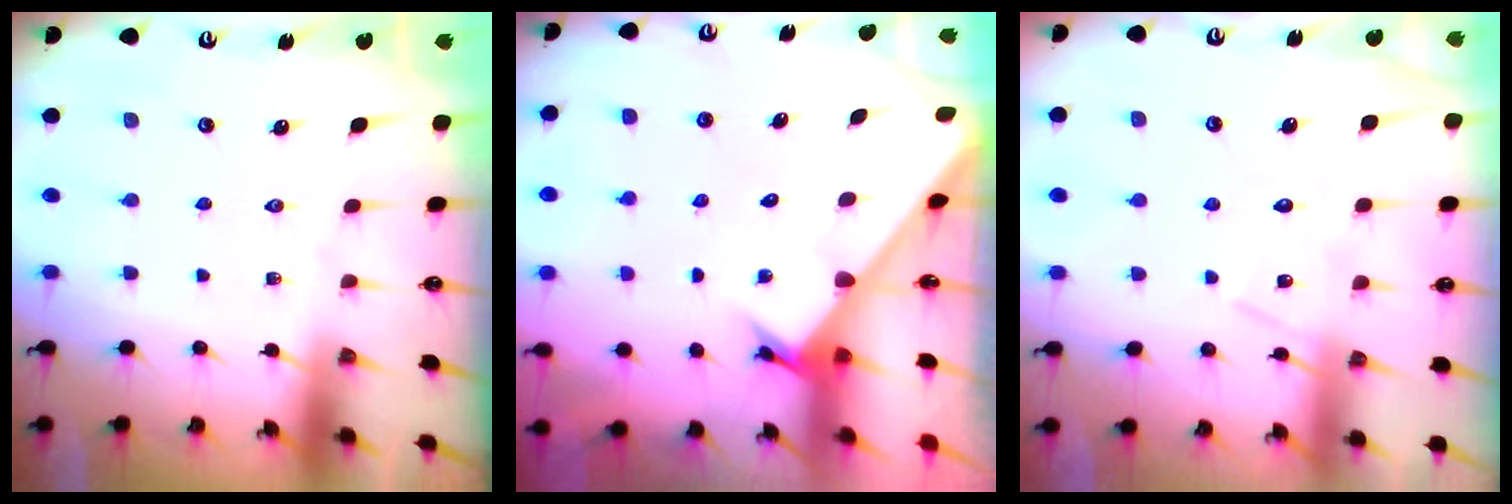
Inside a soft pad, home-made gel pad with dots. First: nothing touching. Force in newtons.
{"total": 2.2, "press": 2.2, "slide": 0.2}
{"total": 9.4, "press": 9.4, "slide": 0.8}